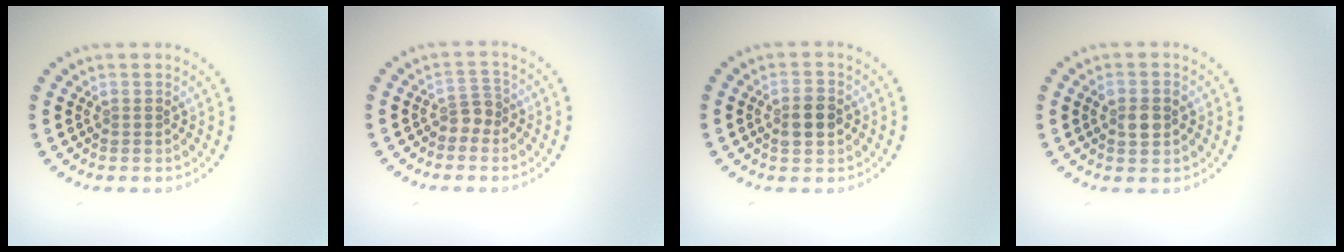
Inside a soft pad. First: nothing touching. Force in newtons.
{"total": 1.8, "press": 1.4, "slide": 1.1}
{"total": 2.9, "press": 2.9, "slide": 0.2}
{"total": 2.3, "press": 2.2, "slide": 0.3}